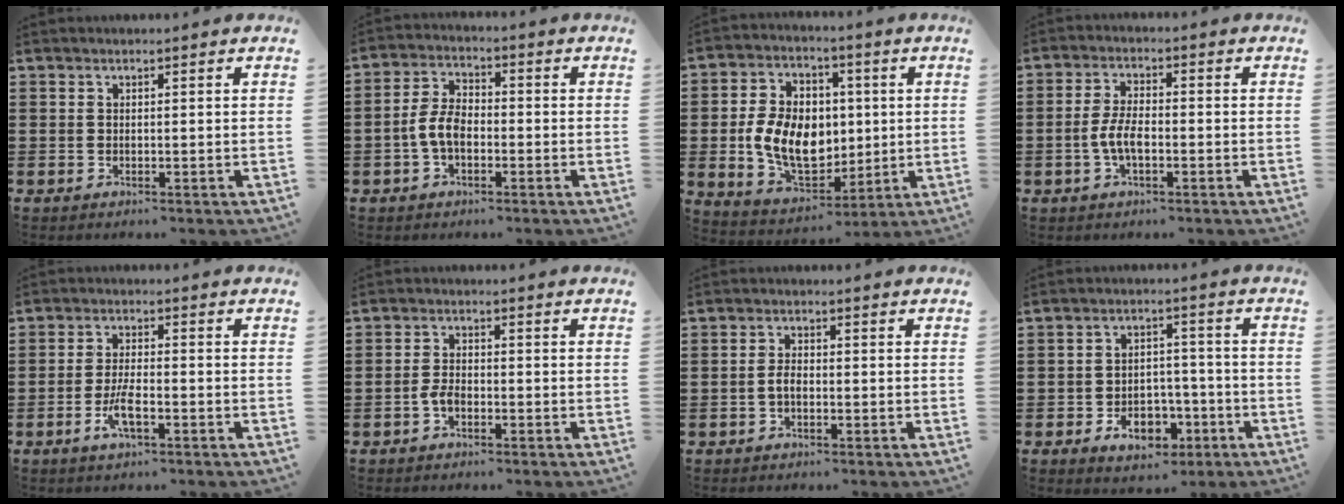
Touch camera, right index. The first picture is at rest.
{"total": 5.6, "force": [-1.6, 3.1, 4.3], "torque": [-0.104, 0.000, -0.036]}
{"total": 11.5, "force": [-0.2, 8.3, 7.9], "torque": [-0.167, 0.014, -0.004]}
{"total": 4.8, "force": [-1.3, 2.0, 4.1], "torque": [-0.101, -0.003, -0.031]}
{"total": 4.5, "force": [-2.1, 1.0, 3.9], "torque": [-0.085, -0.007, -0.041]}
{"total": 2.4, "force": [-1.2, 1.2, 1.7], "torque": [-0.049, -0.005, -0.026]}
{"total": 2.2, "force": [-0.7, 1.0, 1.8], "torque": [-0.050, -0.004, -0.017]}
{"total": 7.2, "force": [-3.6, 4.6, 4.3], "torque": [-0.060, 0.011, -0.064]}